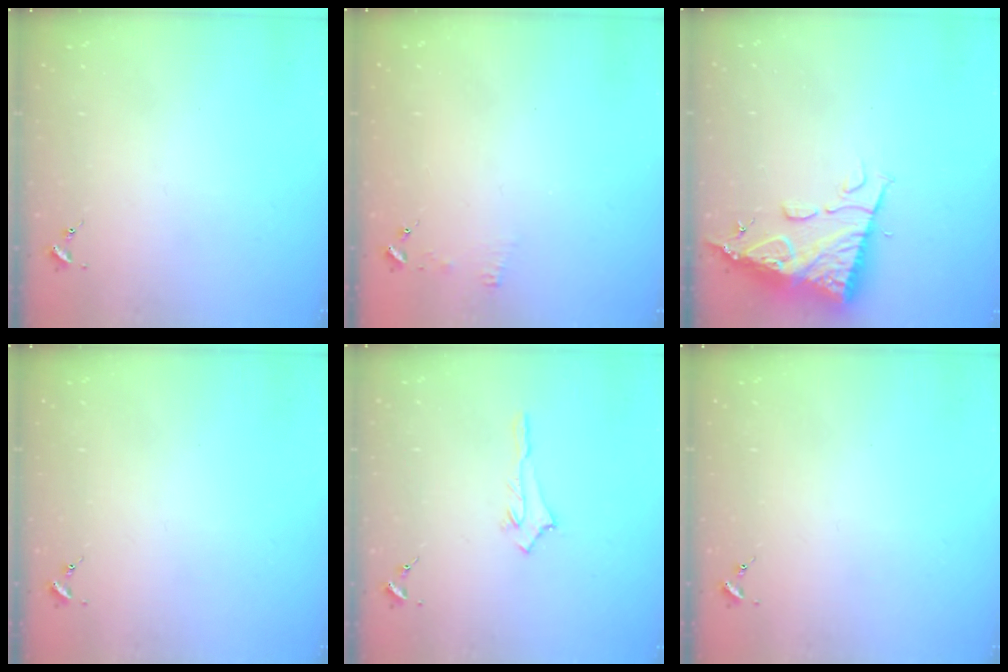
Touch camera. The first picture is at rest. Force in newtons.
{"total": 3.7, "press": 3.7, "slide": 0.3}
{"total": 12.3, "press": 12.2, "slide": 1.1}
{"total": 0.0}
{"total": 2.8, "press": 2.8, "slide": 0.4}
{"total": 0.0}